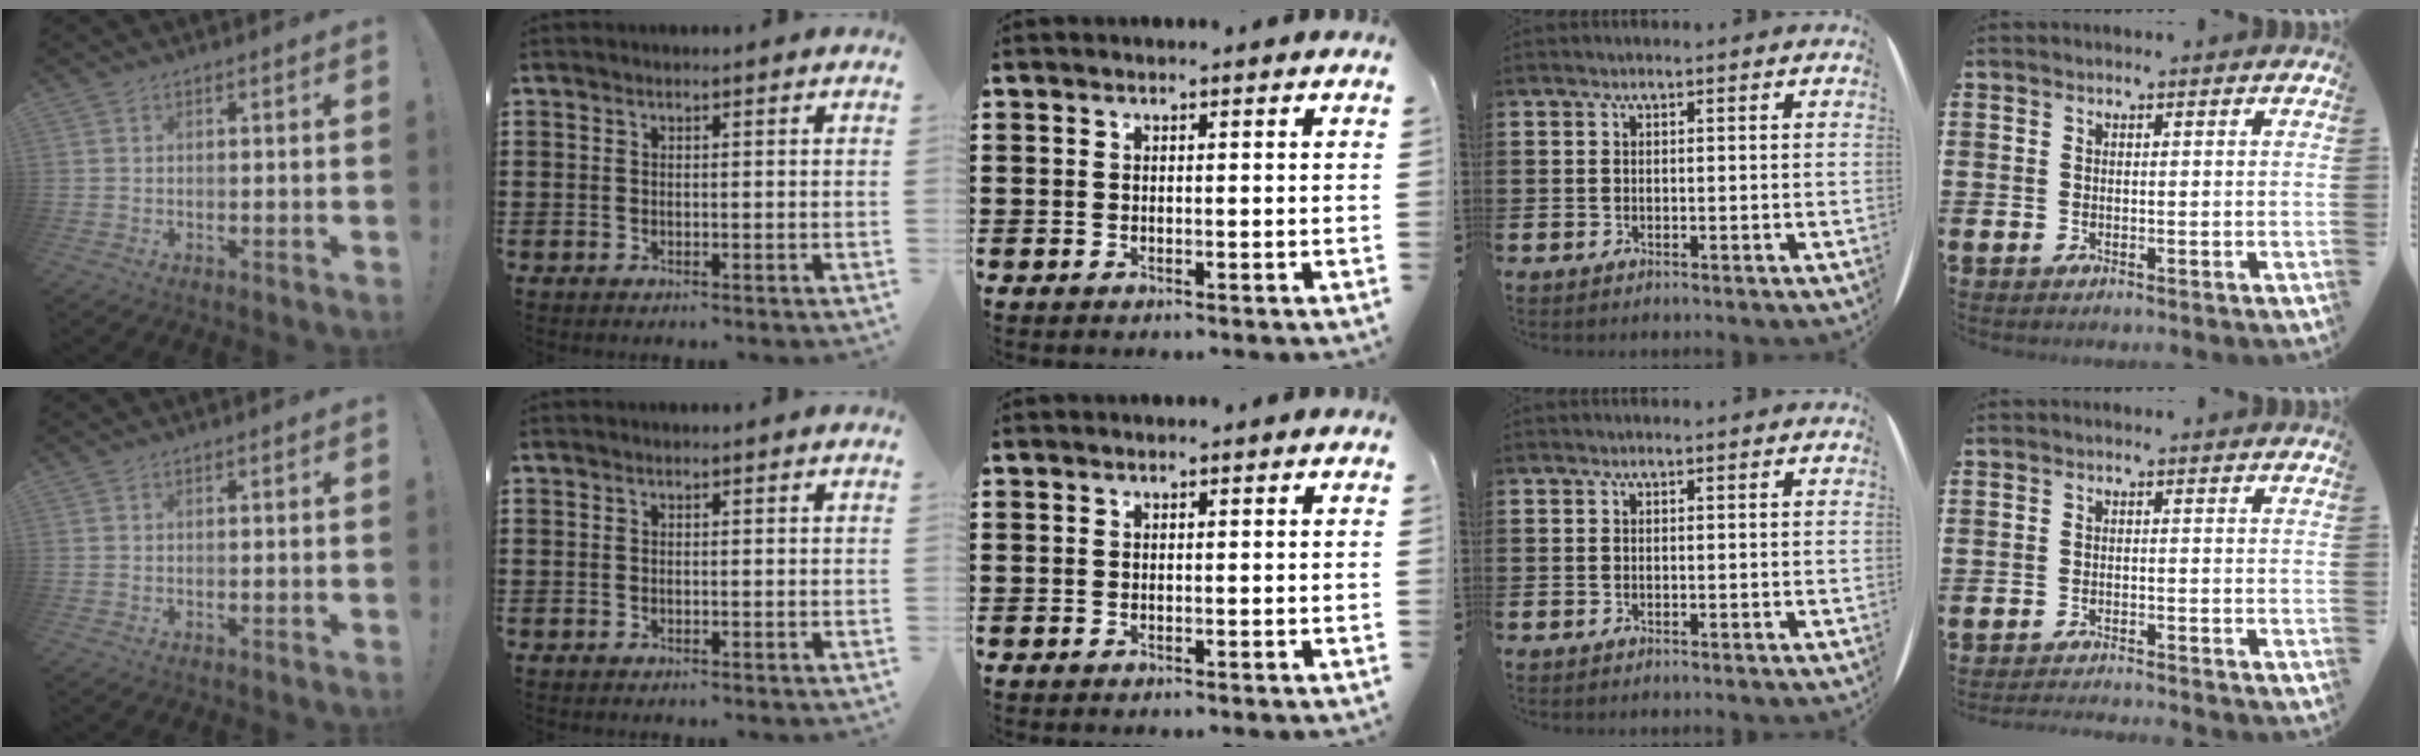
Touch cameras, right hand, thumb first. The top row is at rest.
{"little": {"total": 1.5, "force": [-1.5, -0.2, 0.1], "torque": [-0.002, 0.003, -0.029]}}